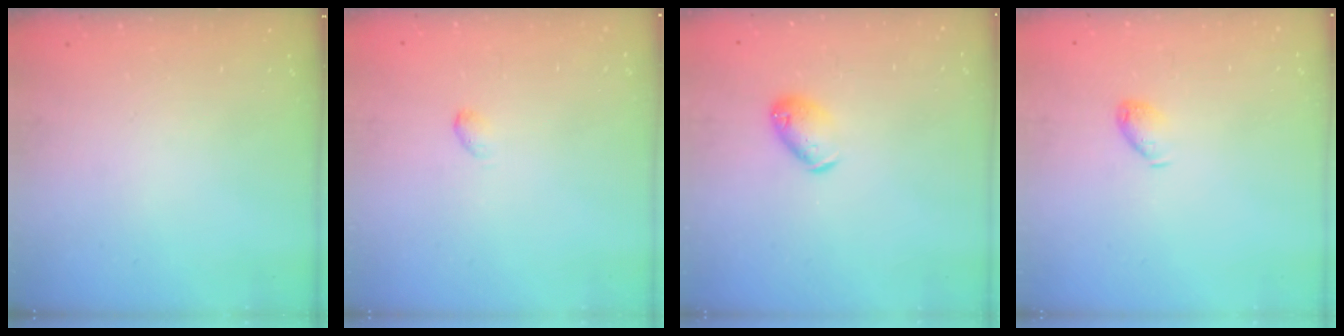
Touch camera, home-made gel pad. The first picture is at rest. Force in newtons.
{"total": 2.8, "press": 2.7, "slide": 0.5}
{"total": 6.7, "press": 6.7, "slide": 0.8}
{"total": 4.9, "press": 4.9, "slide": 0.4}